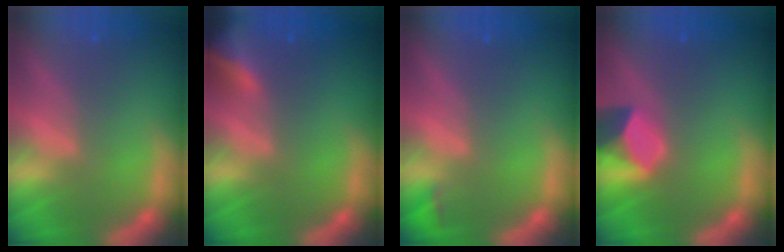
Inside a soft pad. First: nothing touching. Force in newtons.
{"total": 4.9}
{"total": 0.9}
{"total": 4.4}